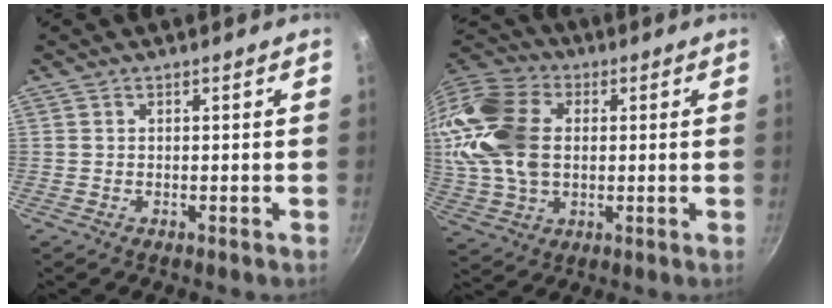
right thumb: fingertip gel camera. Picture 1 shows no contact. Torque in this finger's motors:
{"motor_torque": [1.27, 3.74, 1.64, -0.58, 0.27]}